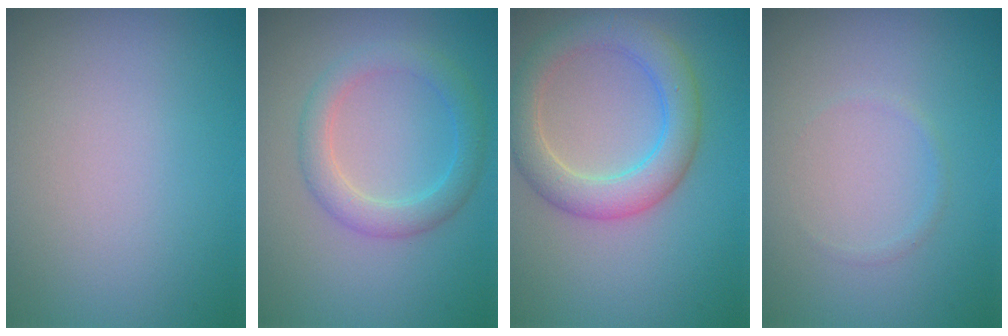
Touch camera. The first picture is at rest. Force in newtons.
{"total": 3.1, "press": 3.1, "slide": 0.2}
{"total": 5.1, "press": 5.1, "slide": 0.2}
{"total": 0.5, "press": 0.5, "slide": 0.0}